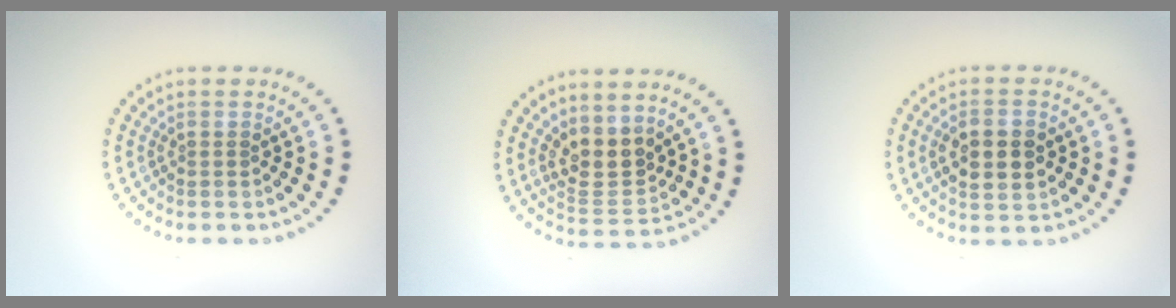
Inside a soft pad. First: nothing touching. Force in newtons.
{"total": 3.3, "press": 2.9, "slide": 1.6}
{"total": 4.6, "press": 4.6, "slide": 0.4}